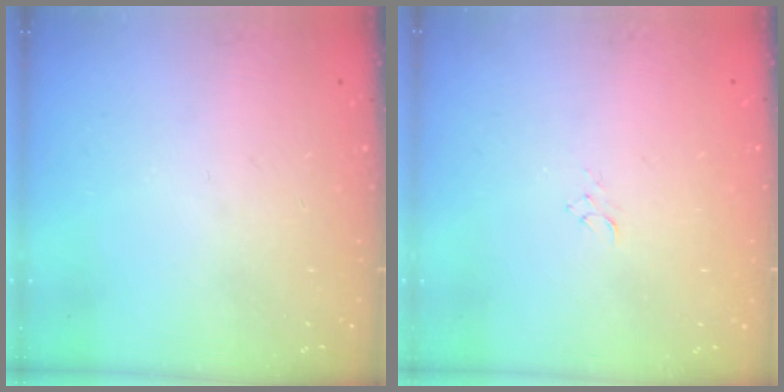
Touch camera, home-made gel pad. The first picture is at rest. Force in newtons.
{"total": 2.9, "press": 2.9, "slide": 0.3}